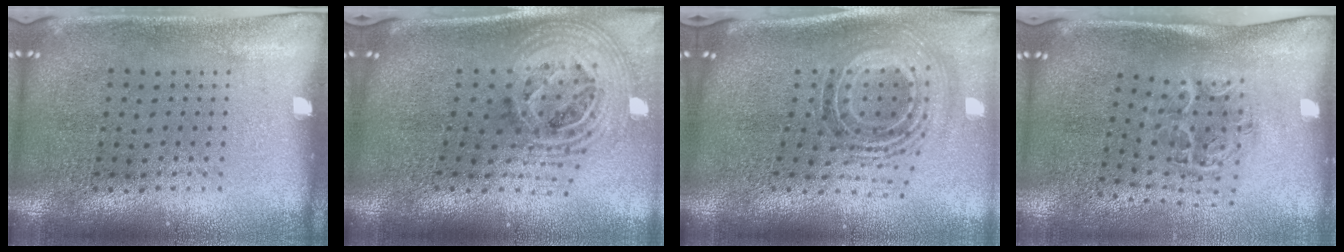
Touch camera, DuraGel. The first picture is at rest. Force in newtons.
{"total": 2.5, "press": 1.8, "slide": 1.8}
{"total": 1.9, "press": 1.4, "slide": 1.2}
{"total": 1.1, "press": 1.1, "slide": 0.2}